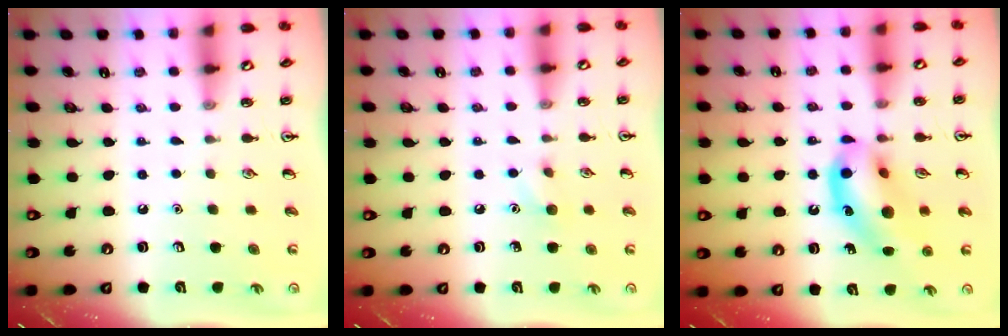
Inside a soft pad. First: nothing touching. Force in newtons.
{"total": 6.3, "press": 6.0, "slide": 1.9}
{"total": 14.3, "press": 13.9, "slide": 3.3}